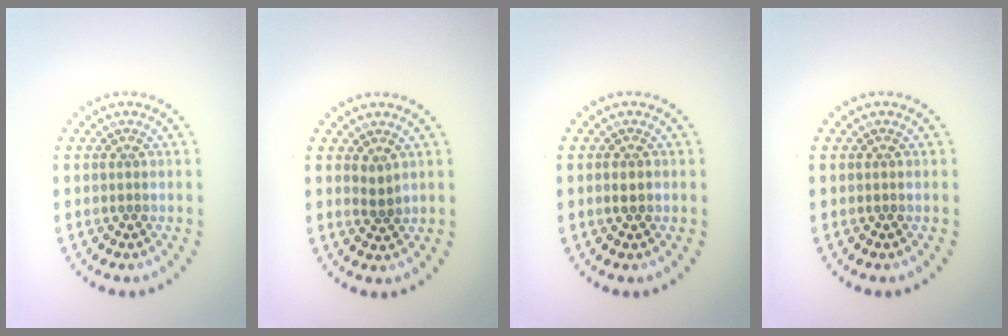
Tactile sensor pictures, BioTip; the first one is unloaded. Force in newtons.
{"total": 1.0, "press": 0.8, "slide": 0.5}
{"total": 1.0, "press": 1.0, "slide": 0.2}
{"total": 0.0}